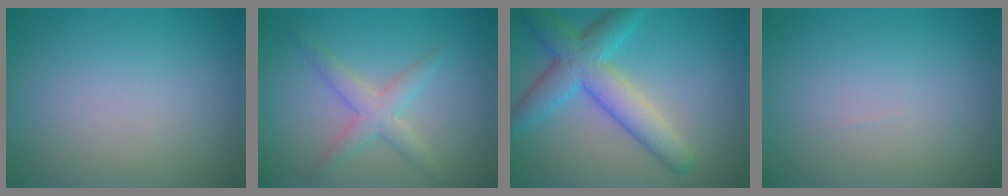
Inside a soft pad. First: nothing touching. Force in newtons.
{"total": 2.7, "press": 2.7, "slide": 0.1}
{"total": 6.0, "press": 6.0, "slide": 0.2}
{"total": 0.0}